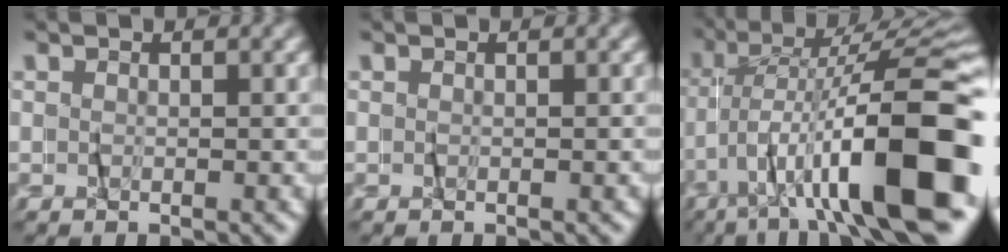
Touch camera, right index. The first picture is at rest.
{"total": 0.0}
{"total": 13.9, "force": [-5.9, 3.4, 12.1], "torque": [-0.178, -0.018, -0.077]}